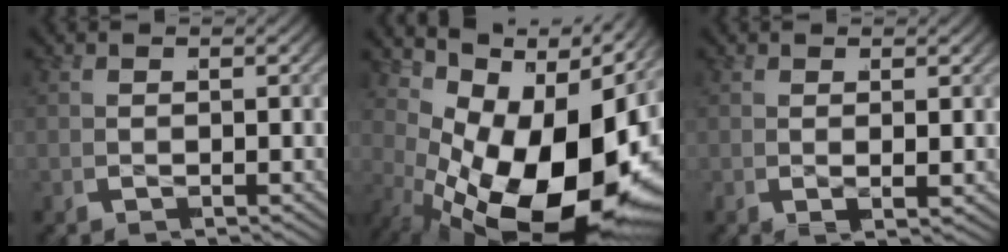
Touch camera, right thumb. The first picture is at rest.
{"total": 20.5, "force": [-1.3, 12.0, 16.6], "torque": [-0.284, -0.030, 0.006]}
{"total": 0.8, "force": [0.3, 0.2, 0.7], "torque": [-0.015, -0.003, 0.005]}